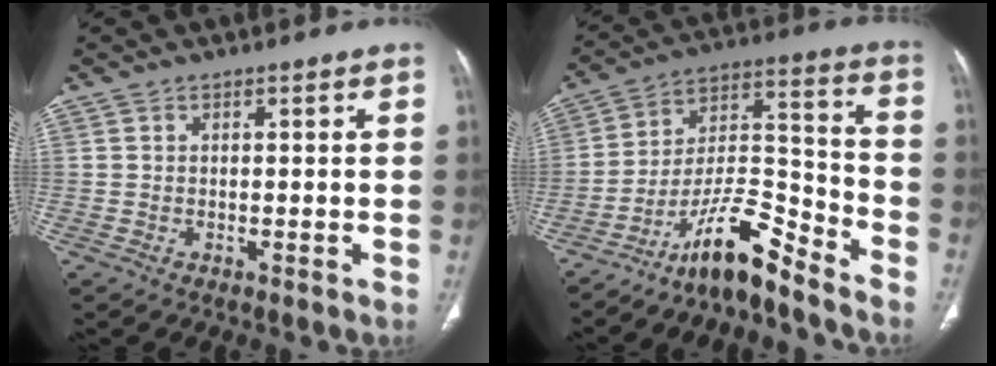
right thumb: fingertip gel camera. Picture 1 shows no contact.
{"total": 11.9, "force": [-10.0, 2.2, 6.1], "torque": [-0.107, 0.104, -0.180]}